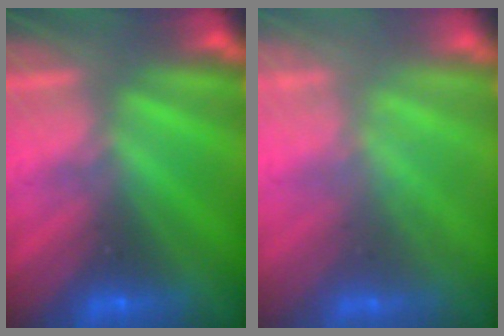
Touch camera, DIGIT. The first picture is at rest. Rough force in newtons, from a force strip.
{"total": 2.0}